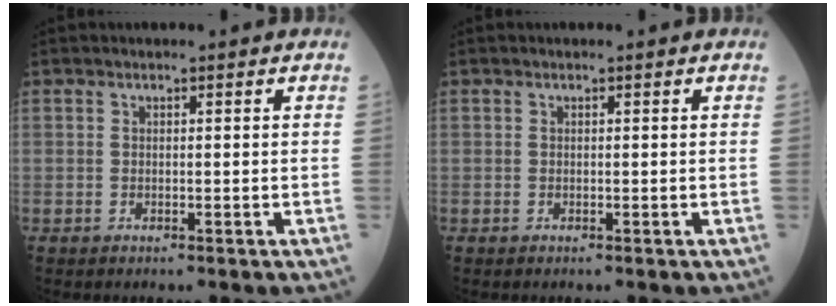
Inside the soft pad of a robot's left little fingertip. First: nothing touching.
{"total": 0.0}